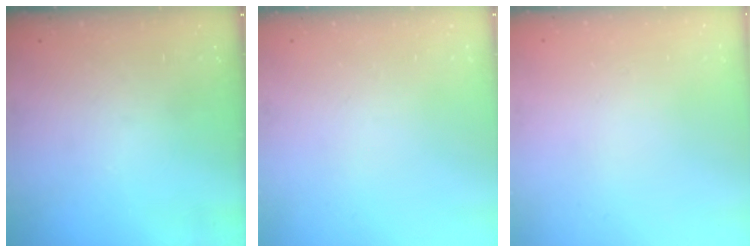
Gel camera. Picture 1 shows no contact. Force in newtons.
{"total": 0.0}
{"total": 1.8, "press": 1.8, "slide": 0.2}